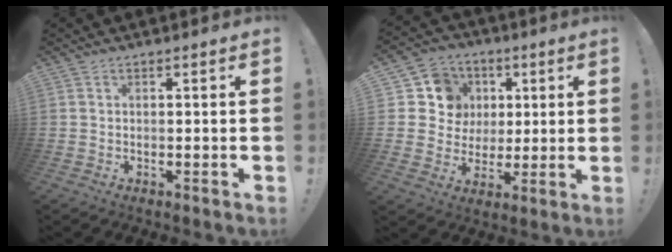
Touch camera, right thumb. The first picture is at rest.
{"total": 11.4, "force": [2.9, 10.6, 2.9], "torque": [-0.037, -0.010, 0.070]}